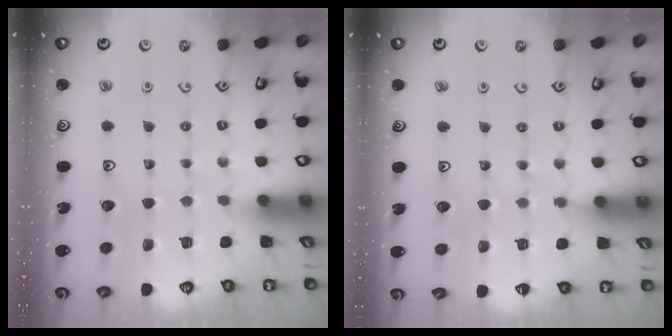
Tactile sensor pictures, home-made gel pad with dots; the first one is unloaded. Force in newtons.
{"total": 2.9, "press": 2.8, "slide": 0.5}